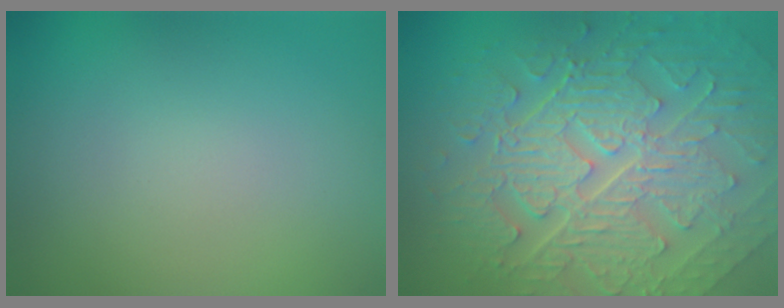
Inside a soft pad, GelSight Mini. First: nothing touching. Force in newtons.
{"total": 10.2, "press": 6.8, "slide": 7.5}